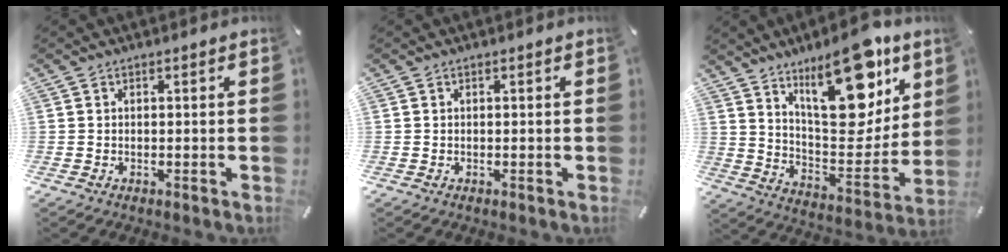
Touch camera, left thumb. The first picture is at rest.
{"total": 0.0}
{"total": 22.5, "force": [14.0, 9.9, 14.6], "torque": [-0.196, -0.093, 0.234]}